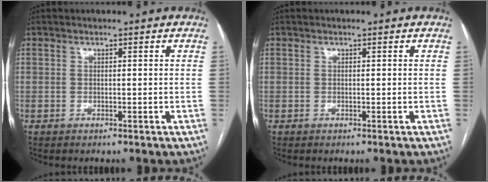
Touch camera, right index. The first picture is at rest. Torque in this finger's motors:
{"motor_torque": [0.00, 0.00, 0.00, 0.00]}